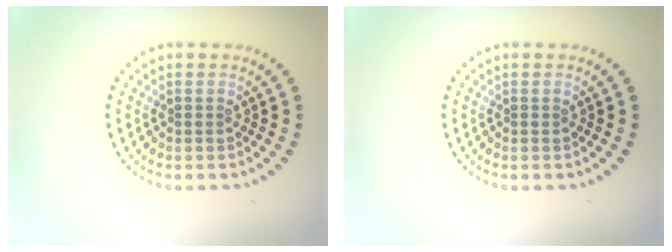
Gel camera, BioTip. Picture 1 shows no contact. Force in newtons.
{"total": 0.0}